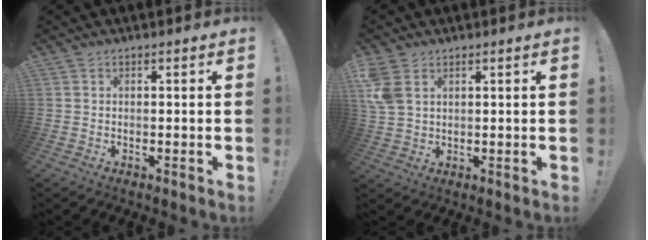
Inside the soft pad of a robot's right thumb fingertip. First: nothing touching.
{"total": 6.5, "force": [2.9, 4.2, 4.1], "torque": [-0.077, -0.012, 0.057]}